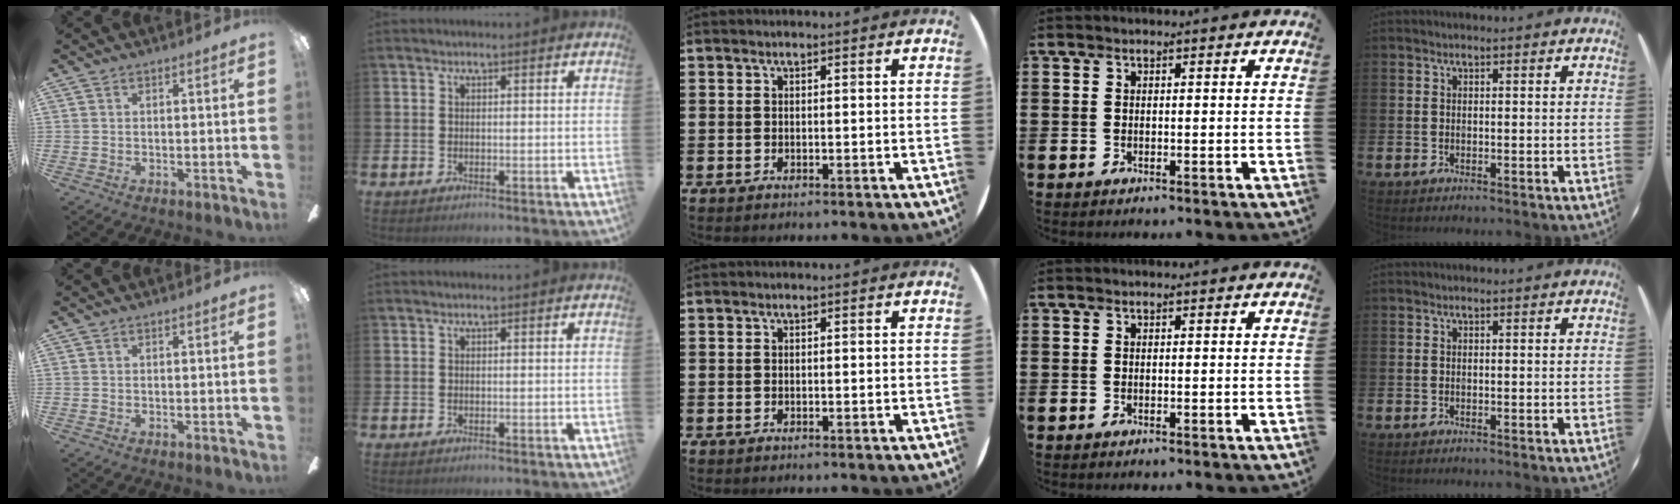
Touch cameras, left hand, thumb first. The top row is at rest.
{}